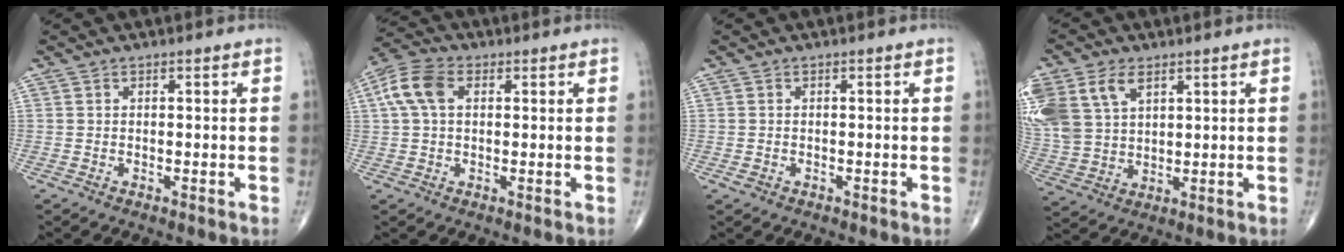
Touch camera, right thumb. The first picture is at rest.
{"total": 7.8, "force": [1.9, 5.0, 5.7], "torque": [-0.128, 0.021, 0.031]}
{"total": 0.8, "force": [-0.3, 0.7, 0.4], "torque": [-0.007, 0.006, -0.002]}
{"total": 16.0, "force": [7.0, 10.7, 9.7], "torque": [-0.237, 0.007, 0.144]}